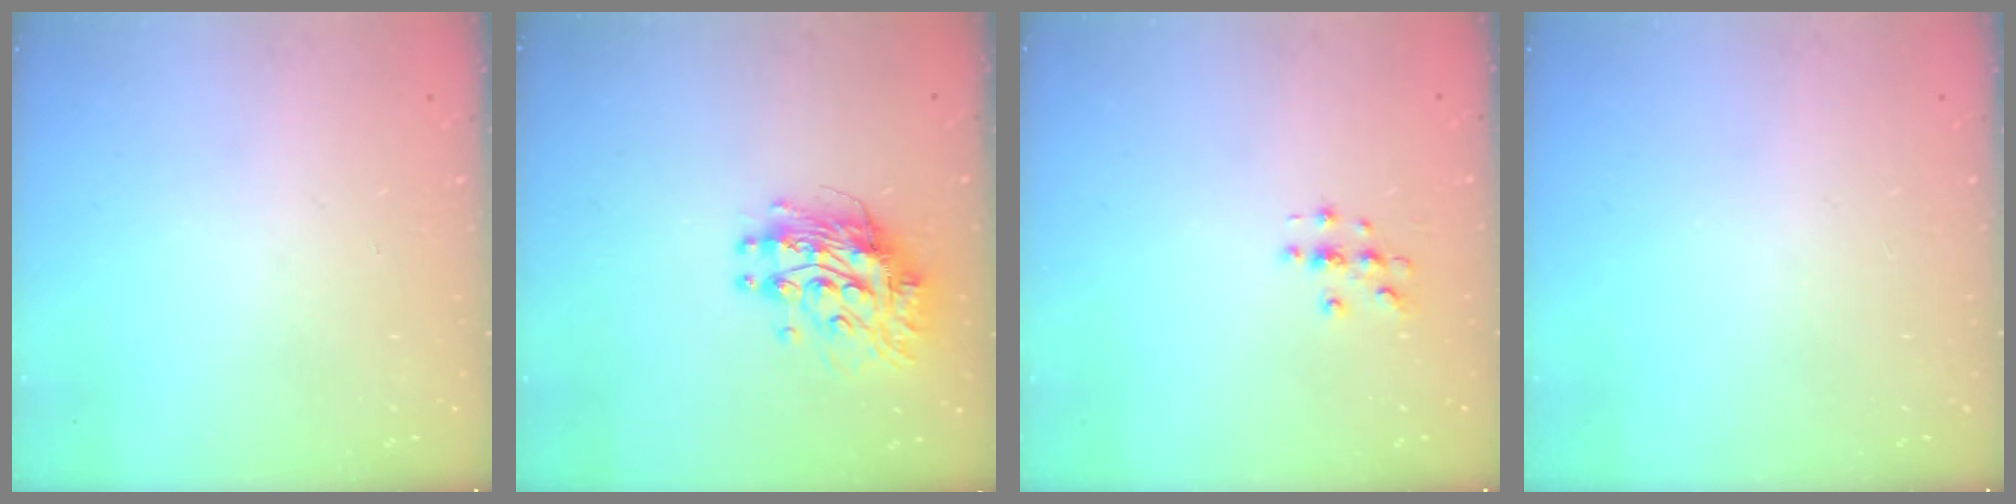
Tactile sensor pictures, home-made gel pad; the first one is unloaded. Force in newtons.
{"total": 11.5, "press": 11.5, "slide": 1.0}
{"total": 2.9, "press": 2.9, "slide": 0.3}
{"total": 0.0}